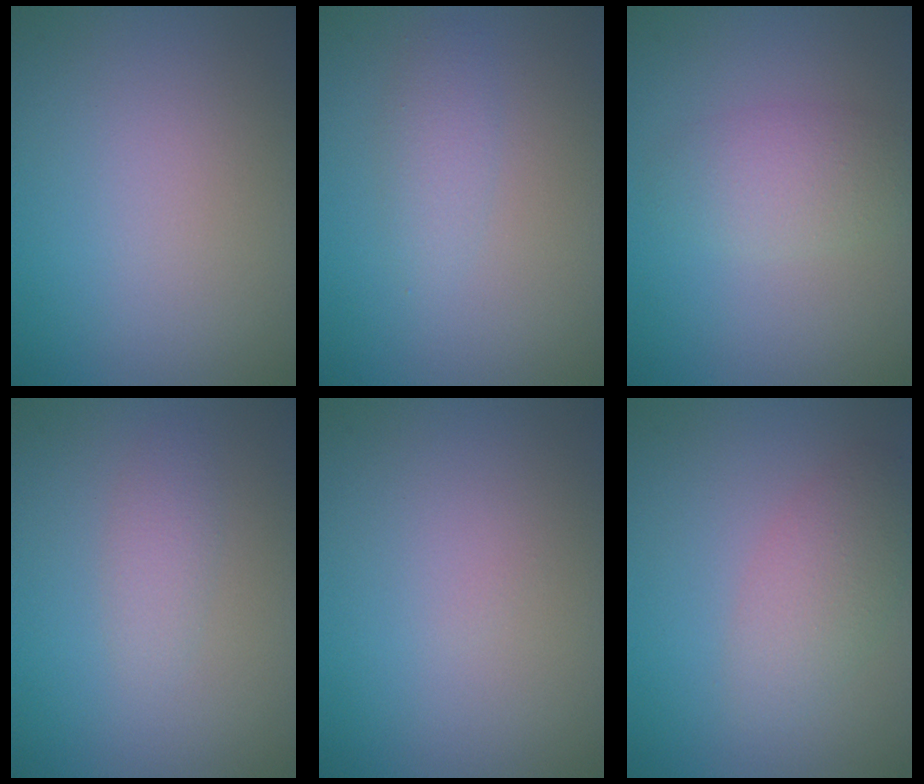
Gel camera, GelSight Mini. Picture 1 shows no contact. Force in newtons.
{"total": 1.7, "press": 1.7, "slide": 0.1}
{"total": 2.8, "press": 2.8, "slide": 0.1}
{"total": 1.5, "press": 1.5, "slide": 0.0}
{"total": 0.0}
{"total": 3.0, "press": 3.0, "slide": 0.1}